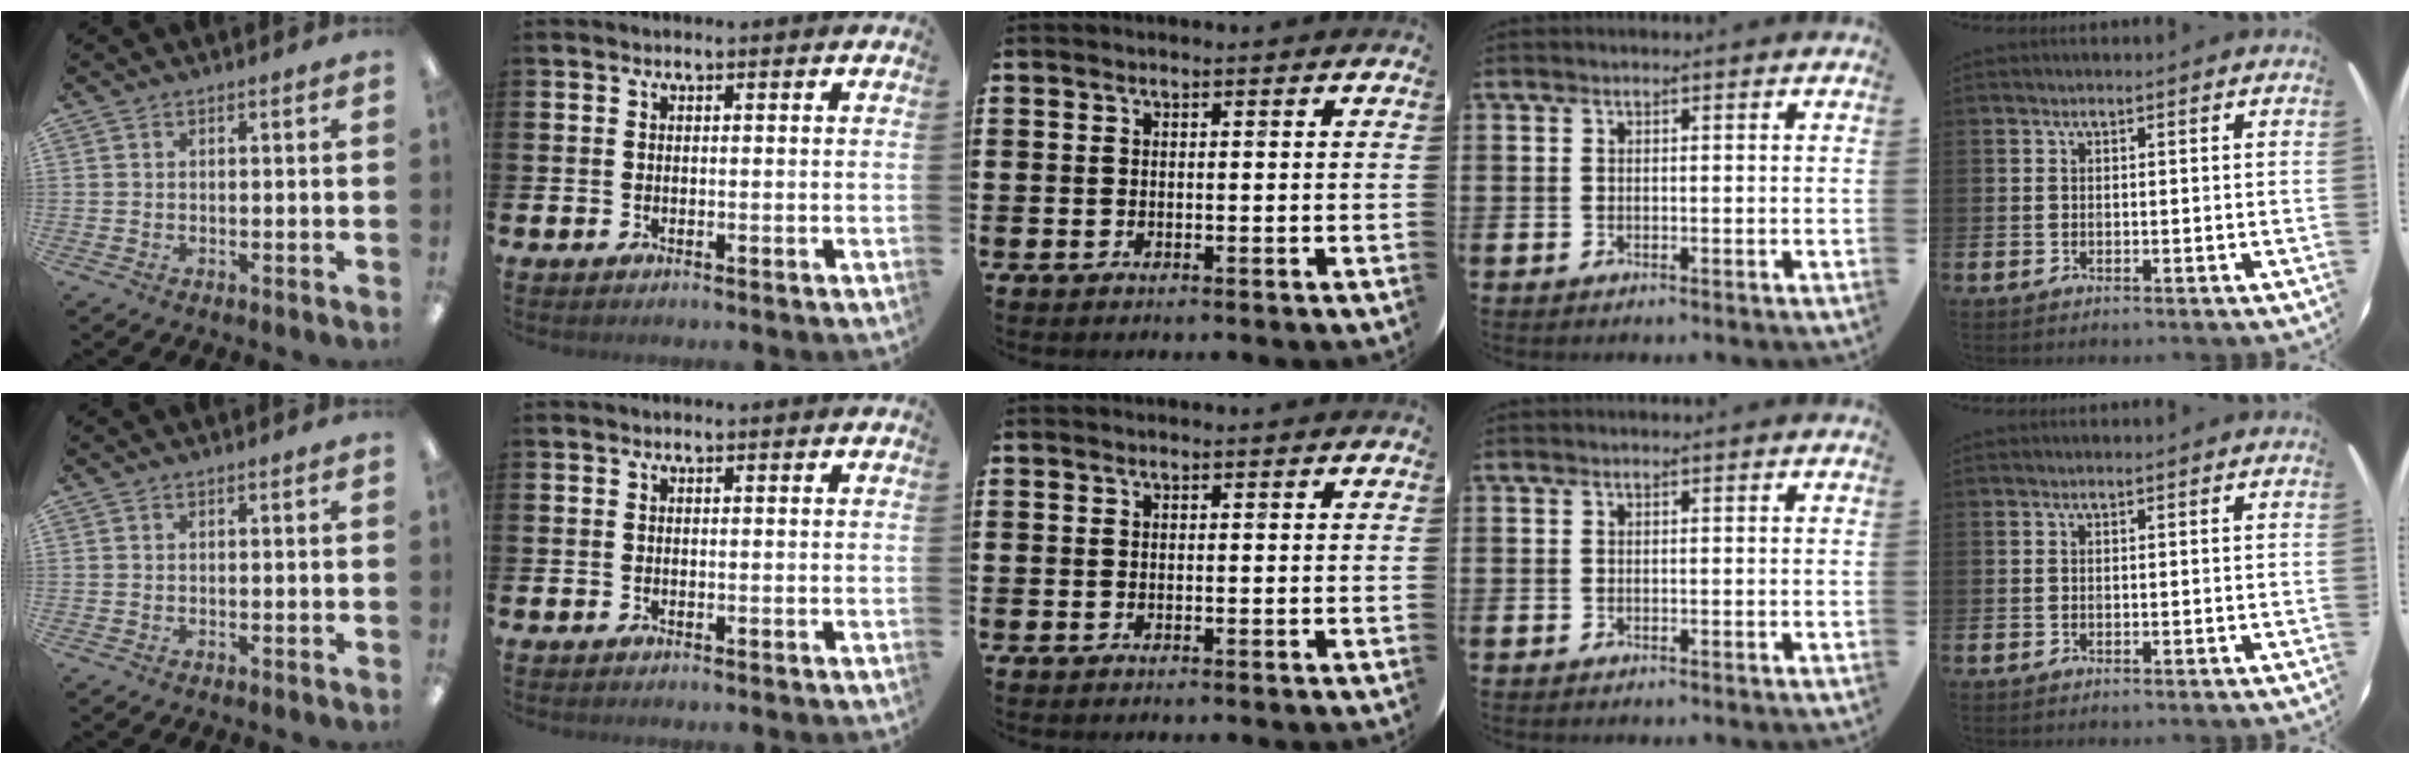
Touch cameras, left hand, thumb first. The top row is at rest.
{}